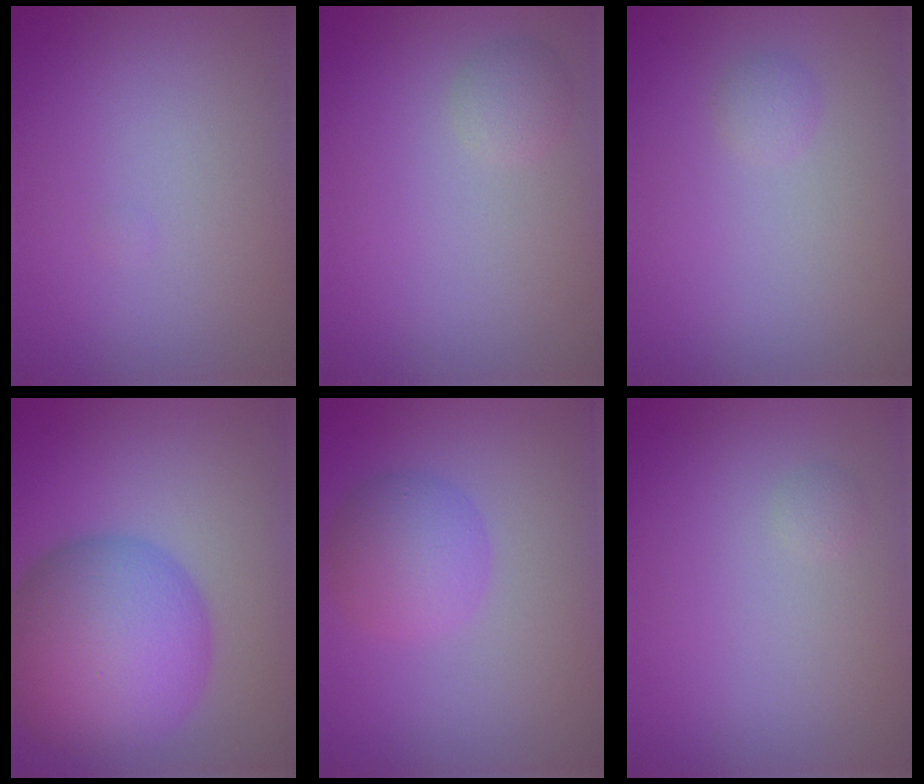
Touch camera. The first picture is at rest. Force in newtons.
{"total": 1.5, "press": 1.5, "slide": 0.1}
{"total": 0.8, "press": 0.8, "slide": 0.1}
{"total": 11.6, "press": 11.6, "slide": 0.4}
{"total": 3.9, "press": 3.9, "slide": 0.1}
{"total": 0.6, "press": 0.6, "slide": 0.1}